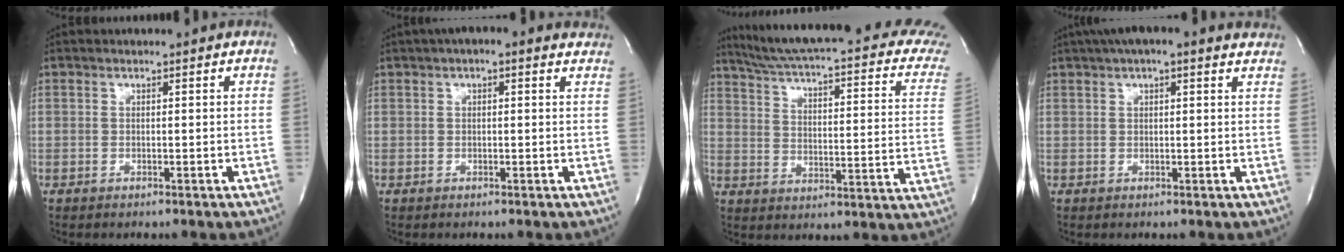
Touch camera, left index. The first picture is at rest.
{"total": 5.8, "force": [4.1, 1.9, 3.5], "torque": [-0.046, 0.025, 0.043]}
{"total": 22.0, "force": [18.5, 1.8, 11.8], "torque": [-0.172, -0.051, 0.222]}
{"total": 10.0, "force": [7.7, 2.5, 5.9], "torque": [-0.089, 0.039, 0.099]}